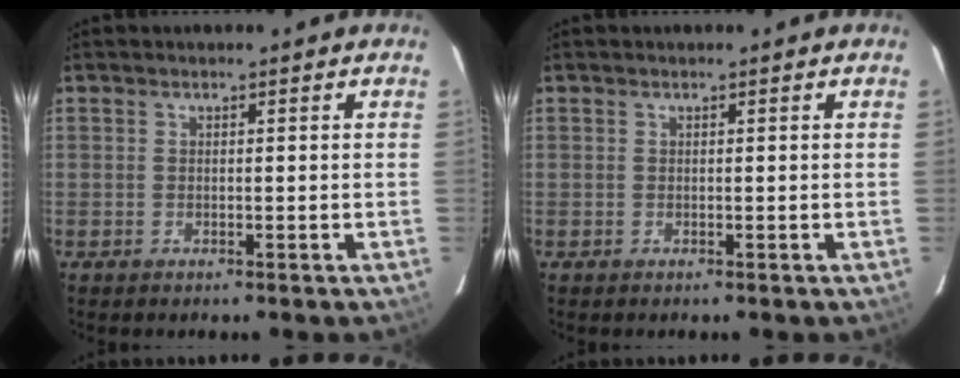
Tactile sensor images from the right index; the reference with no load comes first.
{"total": 0.0}